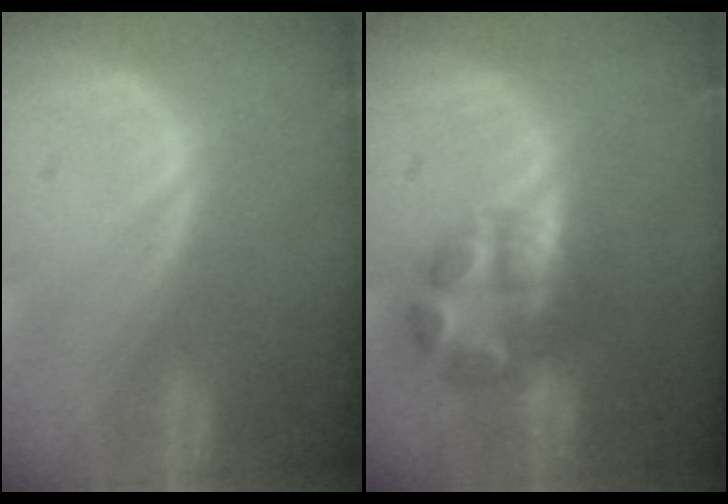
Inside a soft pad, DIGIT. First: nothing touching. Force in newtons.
{"total": 6.0, "press": 5.9, "slide": 0.7}